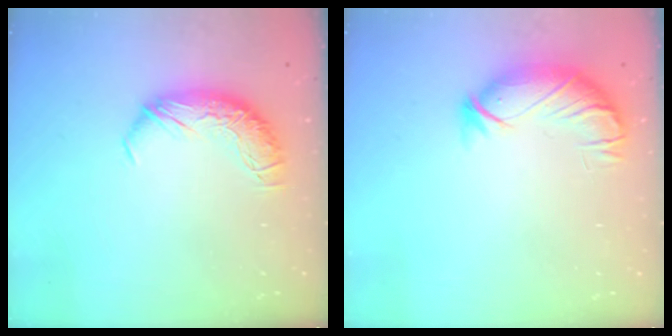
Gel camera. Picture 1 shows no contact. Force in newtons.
{"total": 3.8, "press": 3.2, "slide": 2.0}